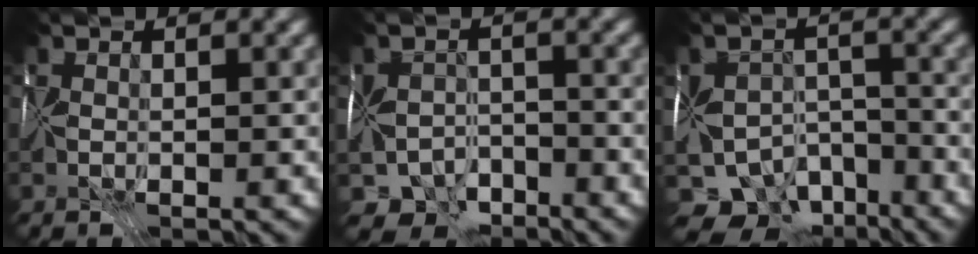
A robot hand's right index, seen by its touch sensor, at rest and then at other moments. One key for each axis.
{"total": 4.9, "fx": -3.7, "fy": 3.0, "fz": 1.4, "tx": -0.013, "ty": -0.006, "tz": -0.069}
{"total": 8.4, "fx": -6.4, "fy": 4.7, "fz": 3.0, "tx": -0.036, "ty": -0.007, "tz": -0.096}